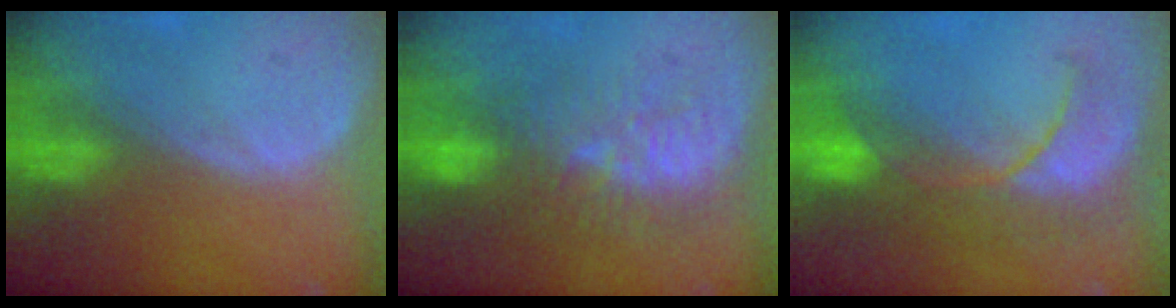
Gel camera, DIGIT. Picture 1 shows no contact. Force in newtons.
{"total": 9.5, "press": 9.1, "slide": 2.8}
{"total": 8.3, "press": 8.3, "slide": 0.7}